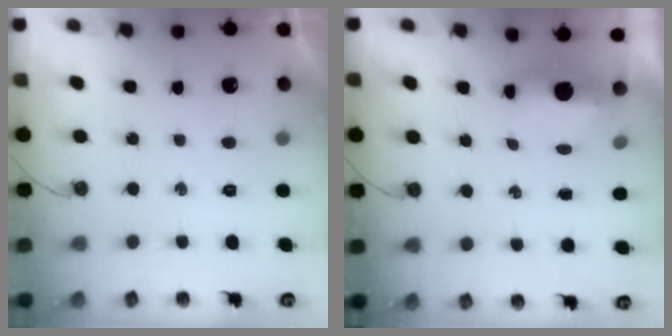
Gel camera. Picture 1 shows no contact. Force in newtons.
{"total": 5.0, "press": 4.8, "slide": 1.2}